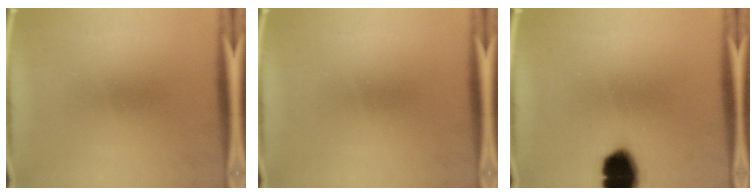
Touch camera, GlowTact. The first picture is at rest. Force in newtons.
{"total": 0.0}
{"total": 8.8}